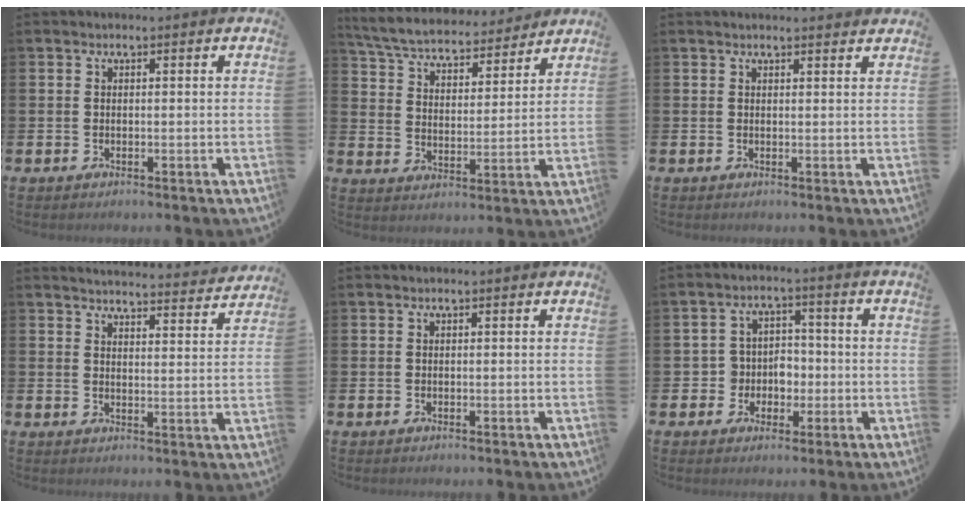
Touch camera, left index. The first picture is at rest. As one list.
[{"total": 6.3, "force": [6.1, 1.3, 1.2], "torque": [-0.053, -0.046, 0.102]}, {"total": 1.2, "force": [1.2, 0.1, 0.2], "torque": [0.010, -0.007, 0.019]}, {"total": 4.3, "force": [4.3, 0.2, 0.4], "torque": [-0.004, -0.038, 0.072]}, {"total": 0.0}, {"total": 4.3, "force": [-0.9, 4.1, 0.8], "torque": [-0.029, 0.007, -0.024]}]